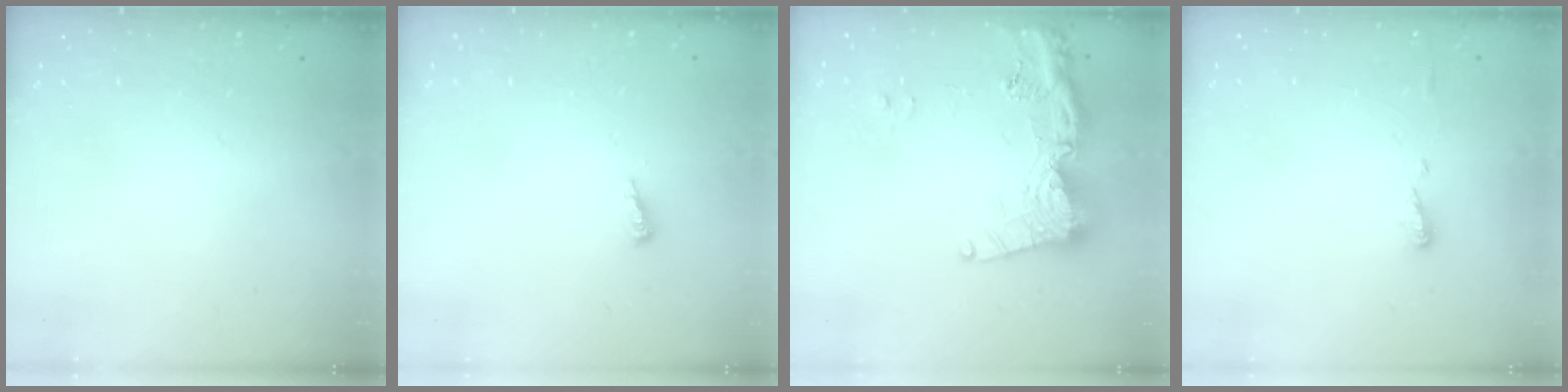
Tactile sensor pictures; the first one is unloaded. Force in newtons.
{"total": 3.1, "press": 3.1, "slide": 0.3}
{"total": 16.6, "press": 16.5, "slide": 1.9}
{"total": 4.9, "press": 4.9, "slide": 0.6}